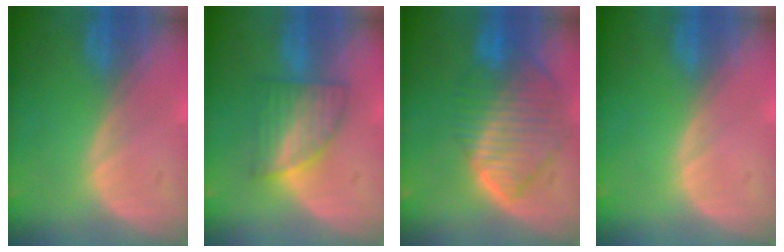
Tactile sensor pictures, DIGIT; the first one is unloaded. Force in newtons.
{"total": 5.9, "press": 5.9, "slide": 0.4}
{"total": 10.3, "press": 8.8, "slide": 5.3}
{"total": 0.0}